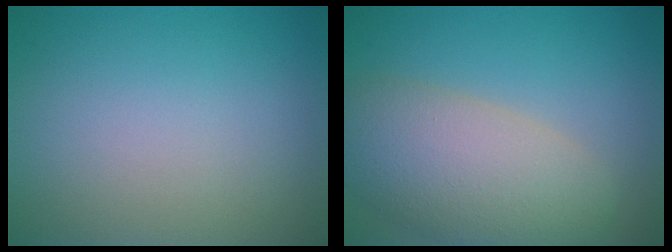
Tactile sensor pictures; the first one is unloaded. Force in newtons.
{"total": 7.8, "press": 7.8, "slide": 0.5}